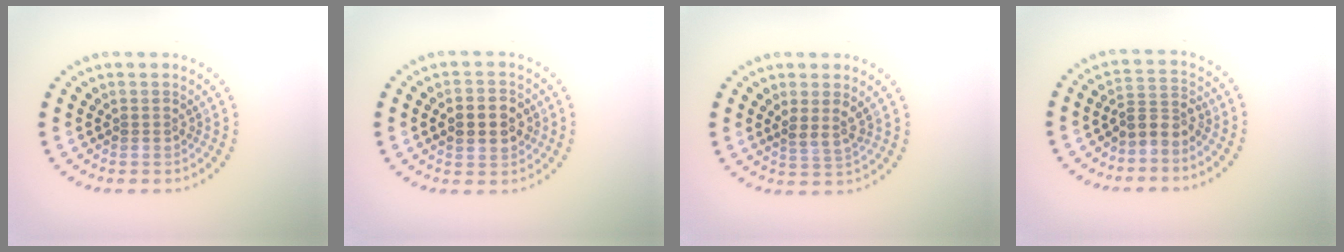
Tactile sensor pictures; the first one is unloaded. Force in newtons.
{"total": 4.6, "press": 4.6, "slide": 0.2}
{"total": 1.9, "press": 1.5, "slide": 1.2}
{"total": 2.5, "press": 1.9, "slide": 1.6}